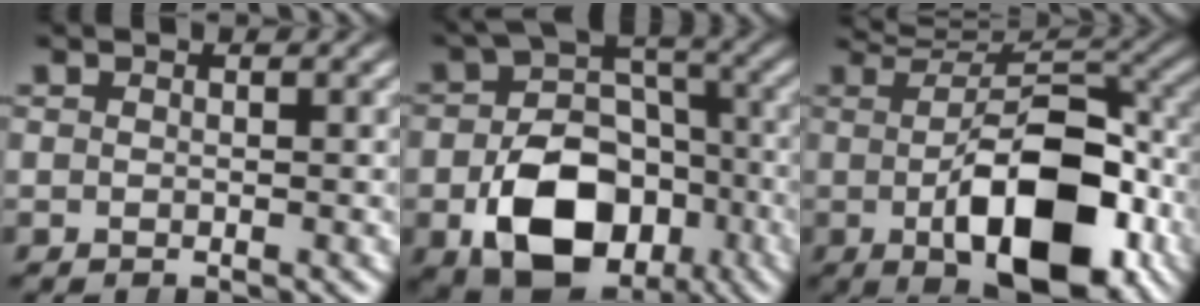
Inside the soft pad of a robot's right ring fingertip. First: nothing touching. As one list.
[{"total": 11.3, "force": [-3.4, 7.7, 7.6], "torque": [-0.128, -0.023, -0.045]}, {"total": 13.4, "force": [-2.2, 5.7, 11.9], "torque": [-0.159, -0.012, -0.023]}]